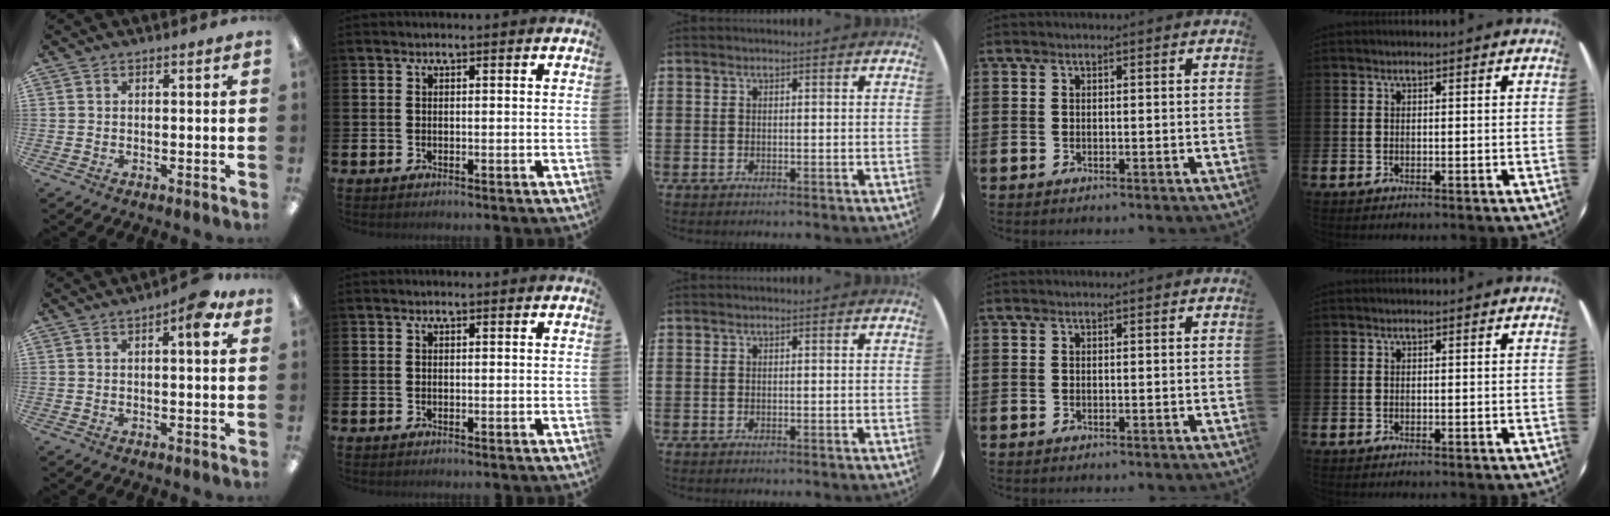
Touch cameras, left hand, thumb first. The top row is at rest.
{"thumb": {"total": 6.0, "force": [2.9, 1.9, 5.0], "torque": [-0.071, -0.004, 0.041]}}